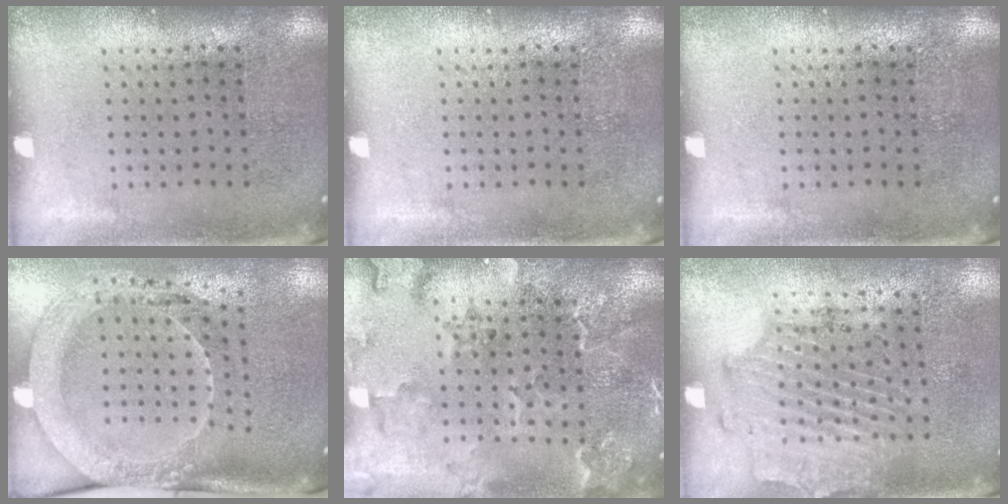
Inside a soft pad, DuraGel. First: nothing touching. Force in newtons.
{"total": 0.0}
{"total": 0.0}
{"total": 2.1, "press": 2.0, "slide": 0.5}
{"total": 2.4, "press": 2.2, "slide": 0.9}
{"total": 1.7, "press": 1.4, "slide": 0.9}